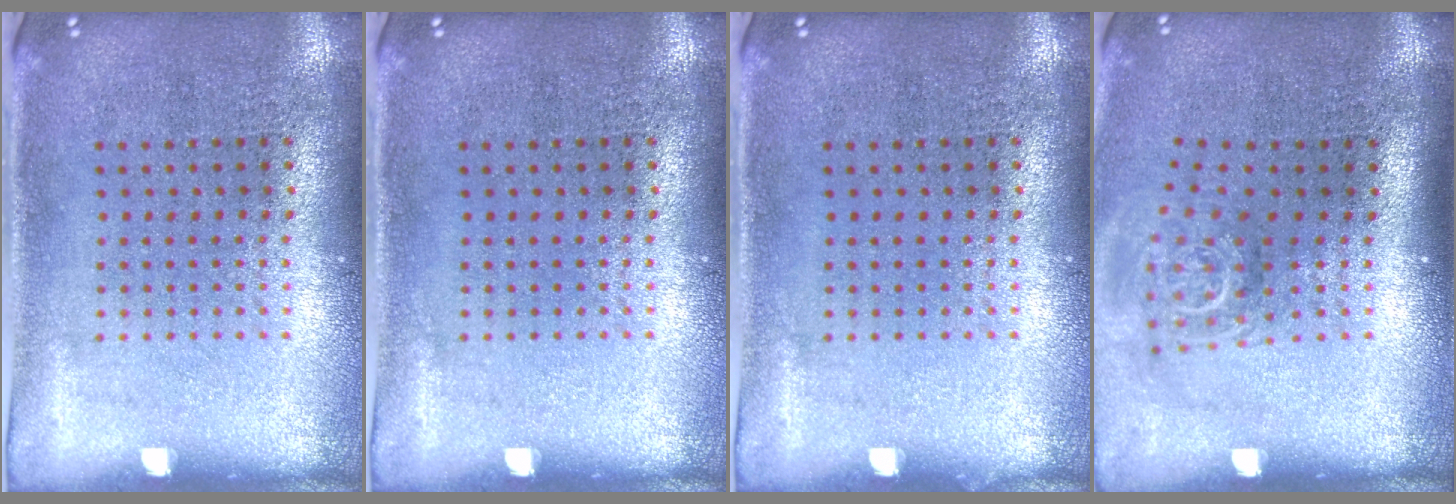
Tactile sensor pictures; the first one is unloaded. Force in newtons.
{"total": 0.0}
{"total": 0.0}
{"total": 1.8, "press": 1.3, "slide": 1.2}